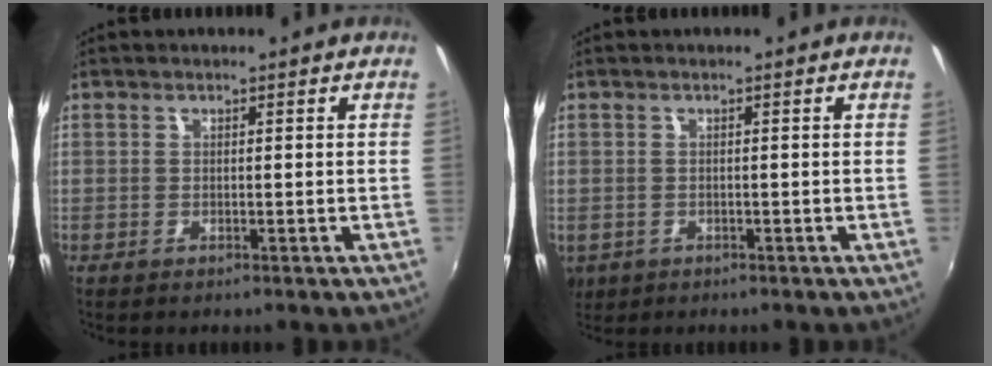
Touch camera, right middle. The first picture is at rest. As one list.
[{"total": 4.4, "force": [-1.3, 3.7, 2.1], "torque": [-0.046, -0.010, -0.016]}]